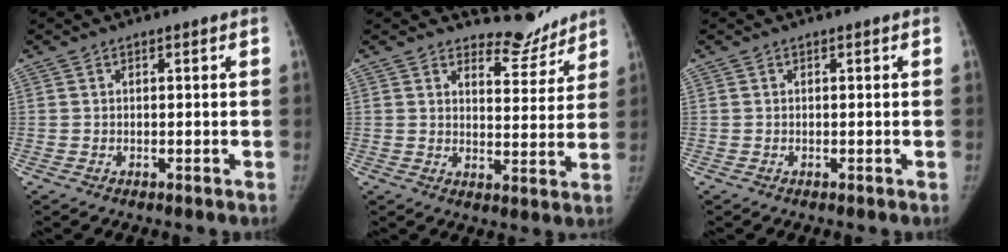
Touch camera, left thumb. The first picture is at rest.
{"total": 6.3, "force": [6.0, 2.1, 0.4], "torque": [0.022, -0.060, 0.086]}
{"total": 0.0}